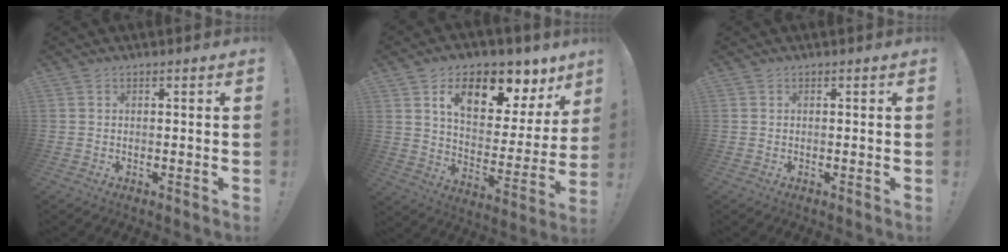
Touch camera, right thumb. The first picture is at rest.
{"total": 16.0, "force": [9.4, 8.0, 10.2], "torque": [-0.151, -0.059, 0.157]}
{"total": 0.0}